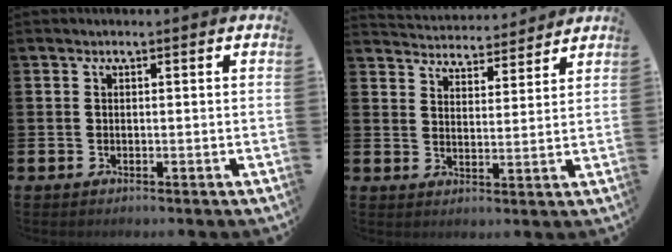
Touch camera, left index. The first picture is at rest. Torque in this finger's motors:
{"motor_torque": [0.98, -1.14, 0.15, 0.07]}